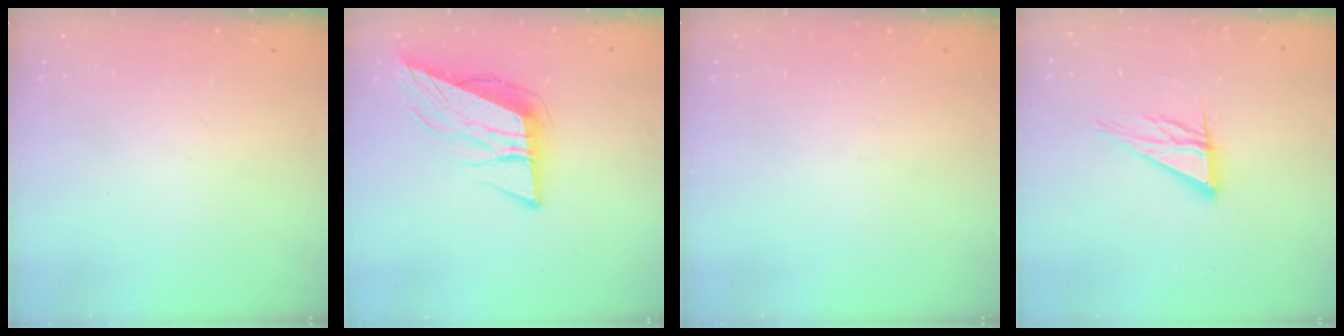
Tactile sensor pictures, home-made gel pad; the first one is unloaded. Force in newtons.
{"total": 12.0, "press": 11.6, "slide": 3.3}
{"total": 0.0}
{"total": 10.9, "press": 10.9, "slide": 1.0}